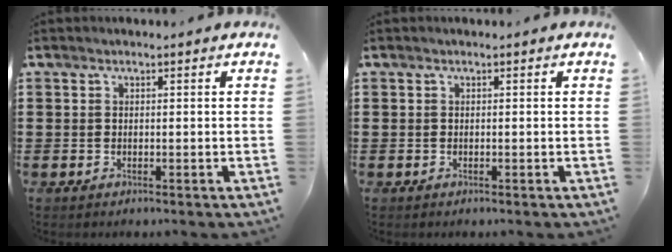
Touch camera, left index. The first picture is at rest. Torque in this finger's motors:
{"motor_torque": [-0.04, -0.02, 0.00, 0.00]}